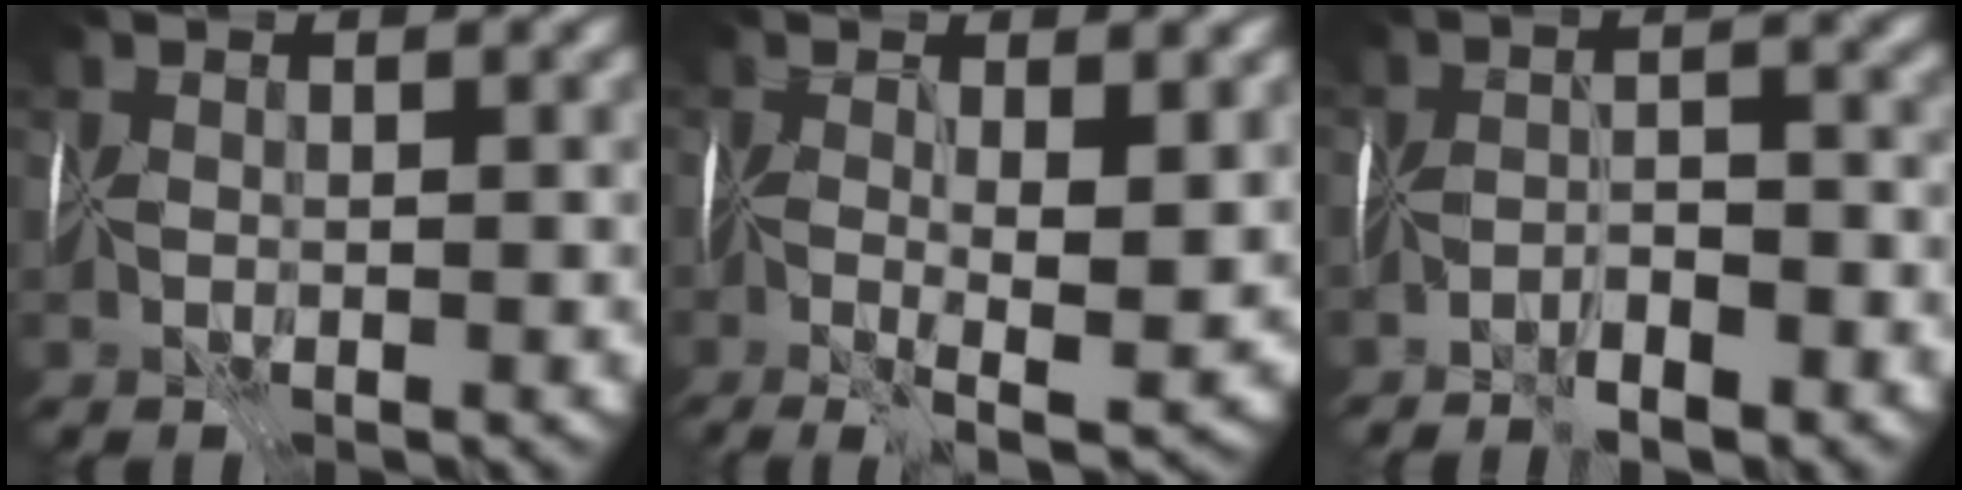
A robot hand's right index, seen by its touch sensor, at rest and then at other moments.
{"total": 7.5, "force": [-0.6, 1.7, 7.3], "torque": [-0.118, -0.018, -0.005]}
{"total": 3.1, "force": [-2.7, 0.2, 1.4], "torque": [-0.017, 0.005, -0.047]}